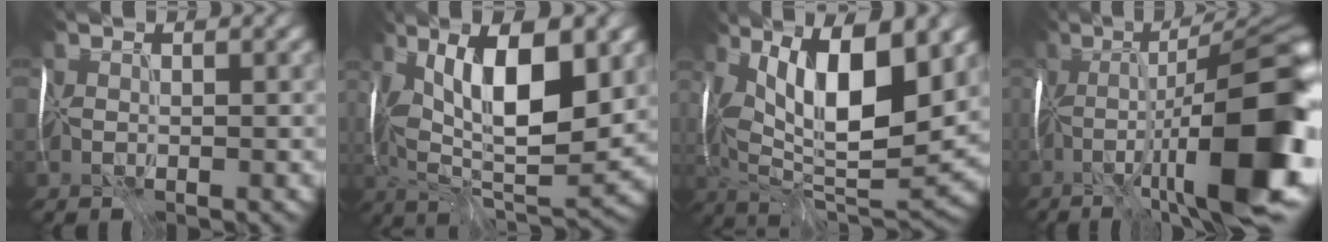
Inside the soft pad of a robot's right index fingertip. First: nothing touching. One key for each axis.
{"total": 12.1, "fx": 3.4, "fy": 3.8, "fz": 11.0, "tx": -0.185, "ty": 0.007, "tz": 0.058}
{"total": 13.2, "fx": 4.7, "fy": 3.5, "fz": 11.9, "tx": -0.204, "ty": 0.001, "tz": 0.084}
{"total": 15.6, "fx": -3.6, "fy": 2.6, "fz": 15.0, "tx": -0.227, "ty": 0.008, "tz": -0.049}